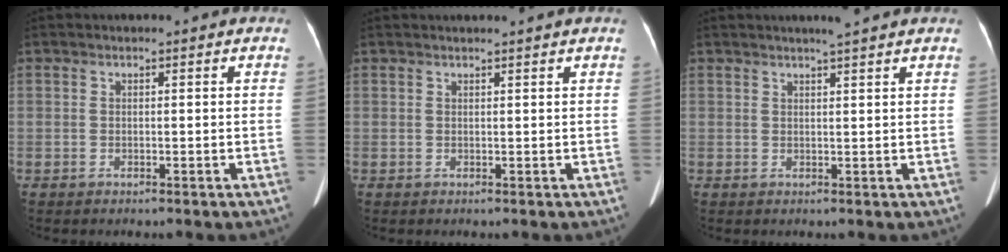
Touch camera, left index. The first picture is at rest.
{"total": 1.8, "force": [1.6, -0.5, 0.6], "torque": [-0.016, 0.009, 0.030]}
{"total": 3.4, "force": [2.9, -0.5, 1.8], "torque": [-0.026, 0.010, 0.039]}